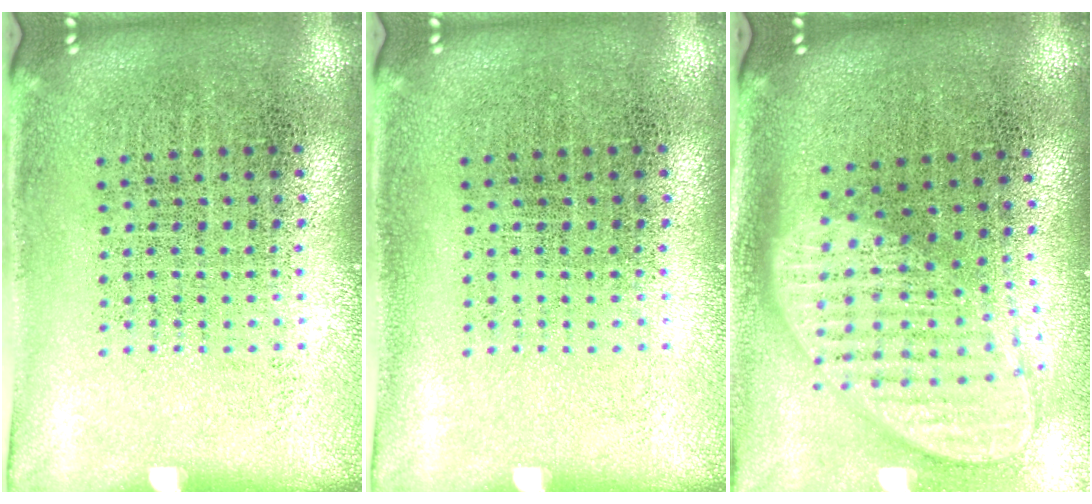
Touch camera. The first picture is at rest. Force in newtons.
{"total": 0.0}
{"total": 2.0, "press": 1.5, "slide": 1.3}